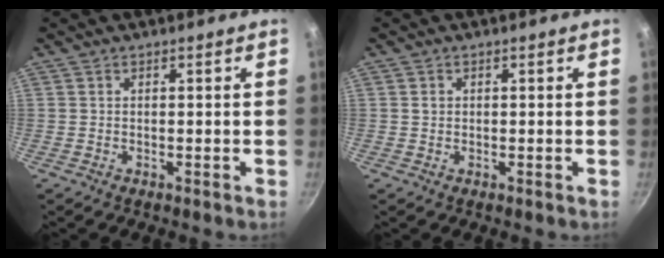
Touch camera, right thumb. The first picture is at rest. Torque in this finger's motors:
{"motor_torque": [0.11, 0.04, 0.22, -0.08, -0.01]}